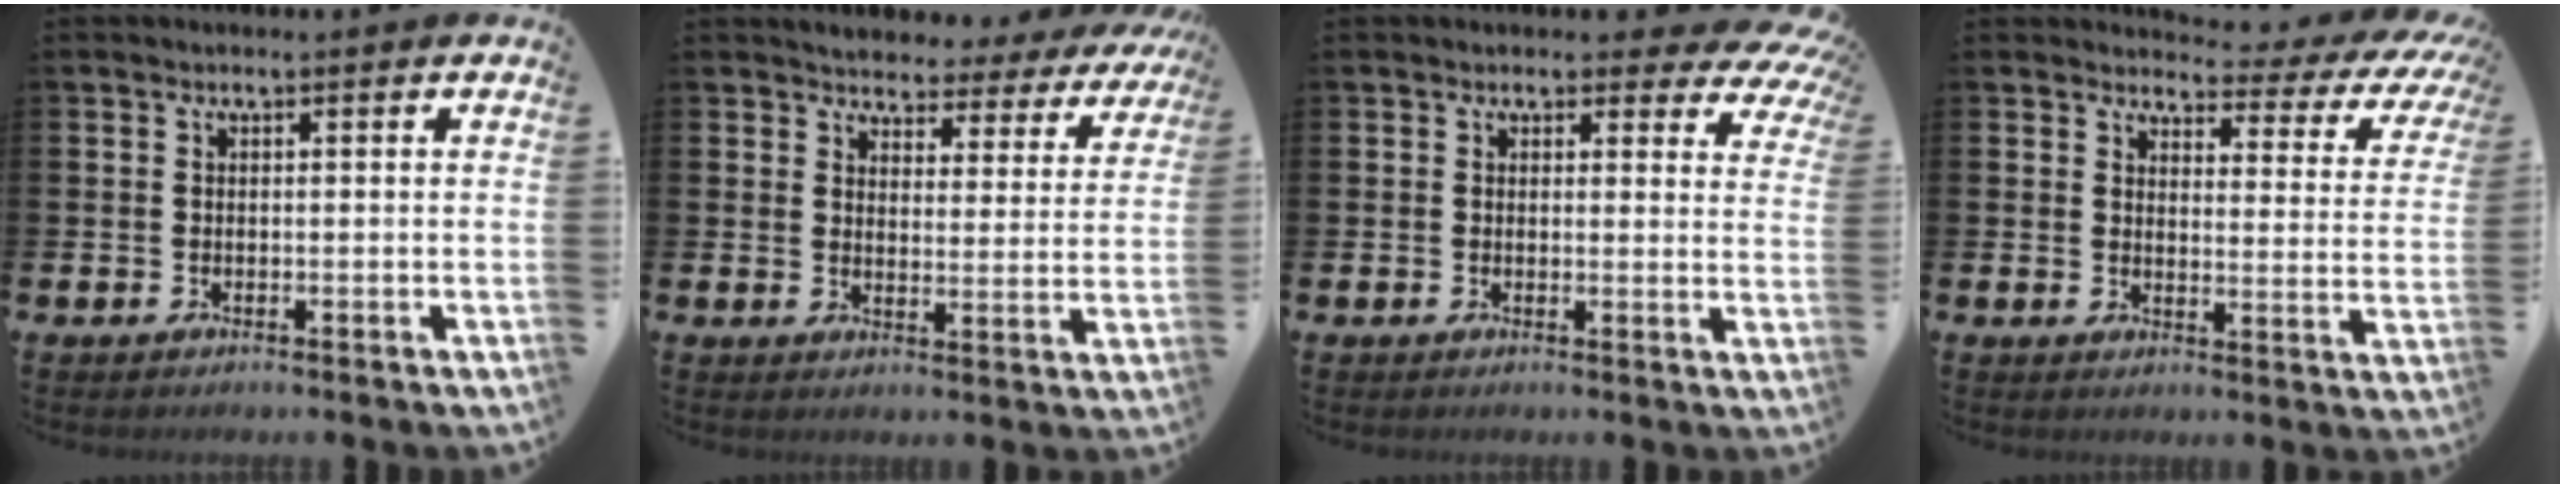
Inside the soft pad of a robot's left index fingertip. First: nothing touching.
{"total": 3.1, "force": [3.1, 0.8, 0.1], "torque": [-0.019, -0.031, 0.046]}
{"total": 2.5, "force": [1.9, 1.3, 0.8], "torque": [-0.007, -0.014, 0.028]}
{"total": 3.0, "force": [2.4, 1.3, 1.2], "torque": [-0.028, -0.031, 0.031]}